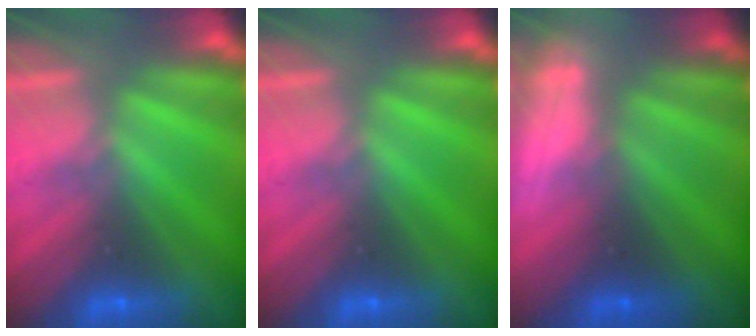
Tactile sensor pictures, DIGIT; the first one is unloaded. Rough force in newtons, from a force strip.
{"total": 0.0}
{"total": 3.0}